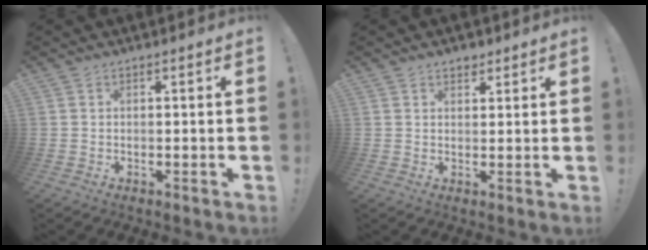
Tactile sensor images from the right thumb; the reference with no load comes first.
{"total": 2.6, "force": [2.0, 1.6, 0.7], "torque": [0.005, -0.011, 0.033]}